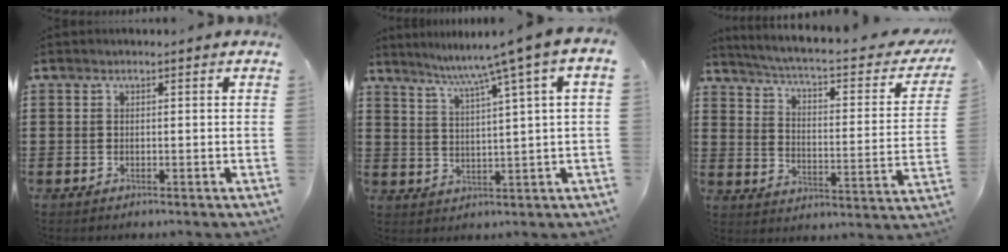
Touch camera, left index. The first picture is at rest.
{"total": 6.2, "force": [4.2, -1.1, 4.4], "torque": [-0.100, -0.026, 0.064]}
{"total": 4.6, "force": [3.7, -0.4, 2.7], "torque": [-0.073, -0.037, 0.053]}